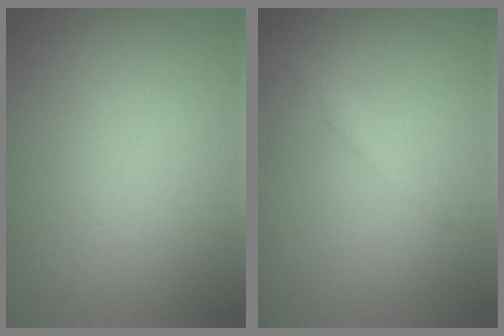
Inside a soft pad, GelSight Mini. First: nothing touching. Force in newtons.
{"total": 1.5, "press": 1.5, "slide": 0.1}